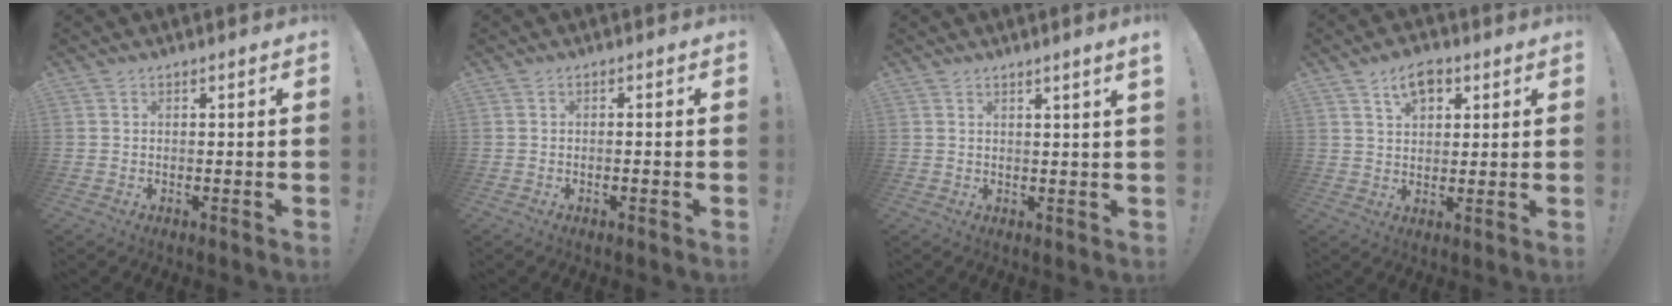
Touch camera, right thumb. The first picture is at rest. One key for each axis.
{"total": 0.8, "fx": -0.7, "fy": -0.1, "fz": 0.4, "tx": -0.015, "ty": 0.003, "tz": -0.011}
{"total": 2.2, "fx": 1.3, "fy": -0.9, "fz": 1.5, "tx": -0.019, "ty": -0.011, "tz": 0.019}
{"total": 7.3, "fx": 3.6, "fy": 4.8, "fz": 4.2, "tx": -0.055, "ty": -0.008, "tz": 0.065}